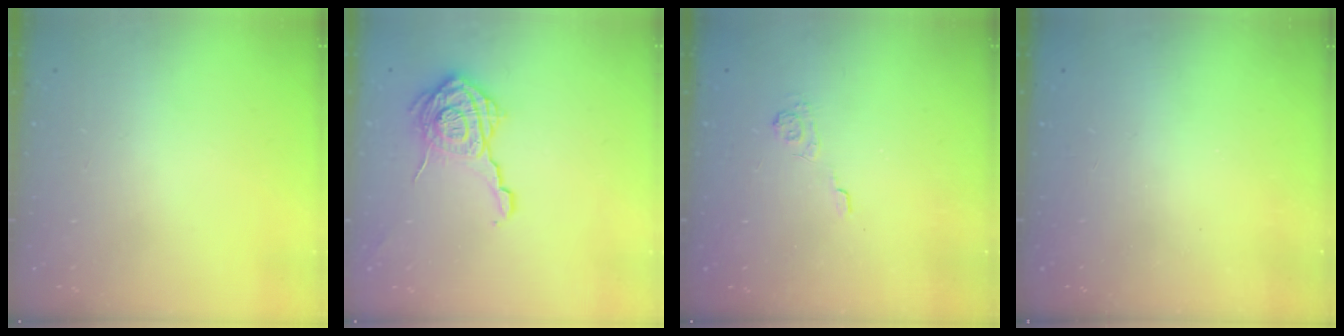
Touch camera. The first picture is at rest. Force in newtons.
{"total": 16.8, "press": 16.8, "slide": 0.5}
{"total": 1.9, "press": 1.3, "slide": 1.3}
{"total": 2.3, "press": 2.2, "slide": 0.8}